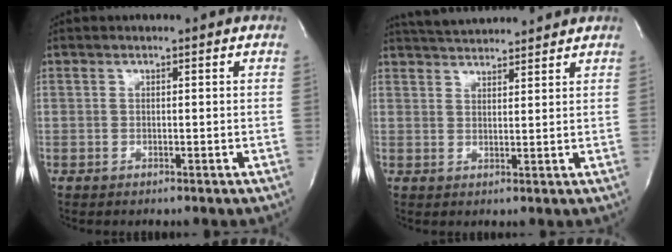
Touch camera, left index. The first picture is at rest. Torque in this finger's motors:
{"motor_torque": [-0.31, -0.36, 0.05, 0.06]}